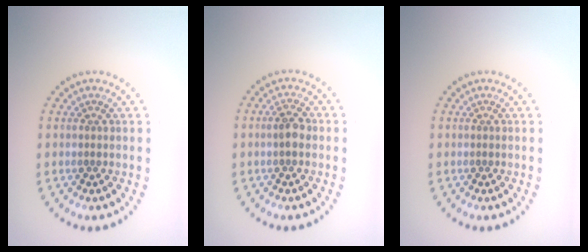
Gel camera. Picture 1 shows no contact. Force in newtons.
{"total": 1.8, "press": 1.8, "slide": 0.3}
{"total": 0.0}